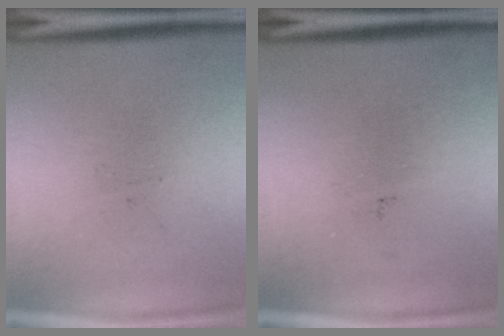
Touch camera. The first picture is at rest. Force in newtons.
{"total": 0.0}